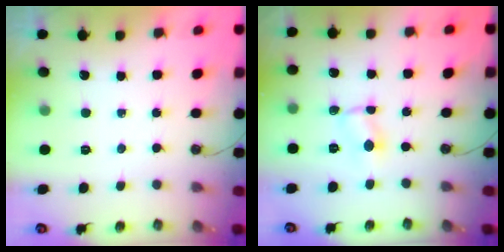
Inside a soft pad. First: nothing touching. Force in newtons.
{"total": 1.2, "press": 1.2, "slide": 0.2}